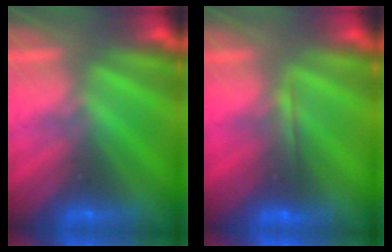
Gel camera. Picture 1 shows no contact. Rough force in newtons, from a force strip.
{"total": 2.0}